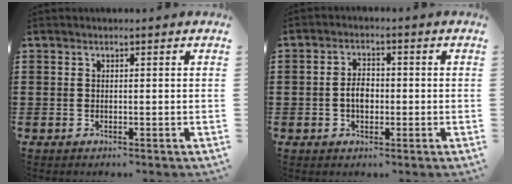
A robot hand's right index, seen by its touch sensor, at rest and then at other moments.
{"total": 3.3, "force": [-0.5, 2.0, 2.6], "torque": [-0.049, 0.005, -0.011]}